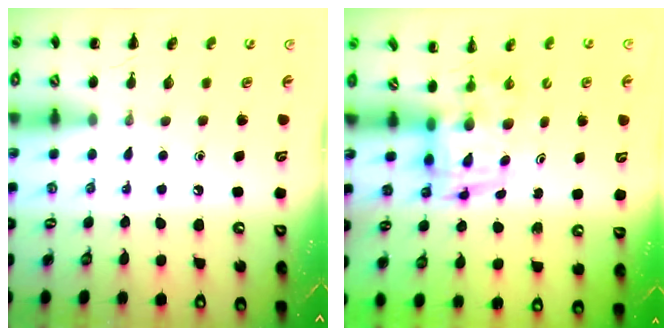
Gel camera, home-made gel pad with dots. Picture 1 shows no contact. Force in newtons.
{"total": 3.5, "press": 3.5, "slide": 0.6}